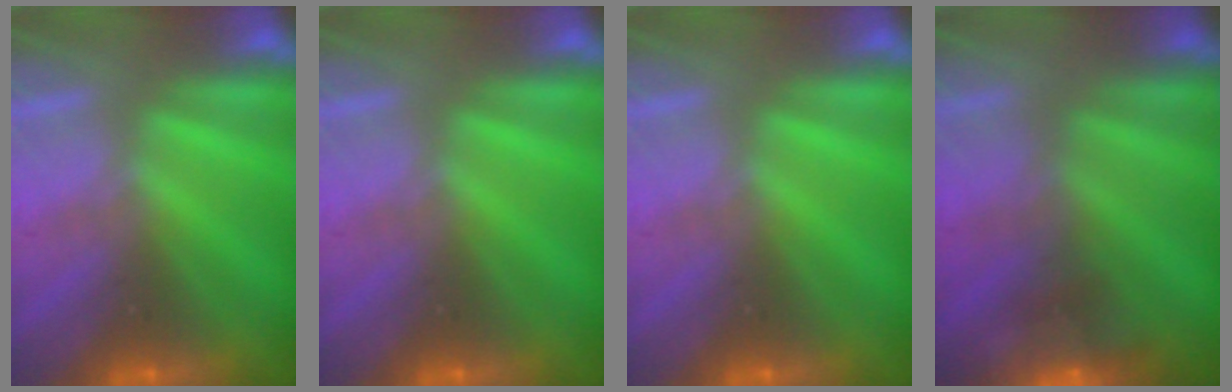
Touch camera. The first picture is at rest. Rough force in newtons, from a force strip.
{"total": 0.0}
{"total": 0.0}
{"total": 3.8}